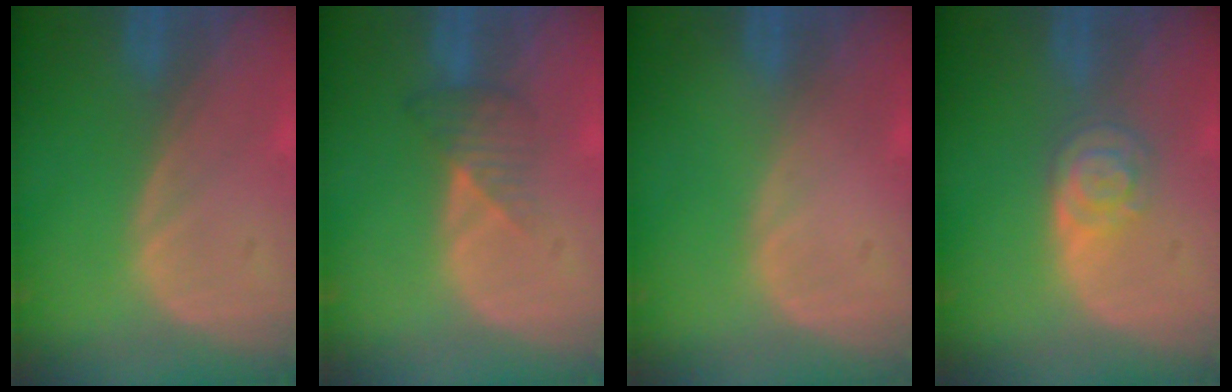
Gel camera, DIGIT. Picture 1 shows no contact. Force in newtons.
{"total": 3.3, "press": 3.0, "slide": 1.2}
{"total": 0.0}
{"total": 4.4, "press": 3.9, "slide": 2.0}